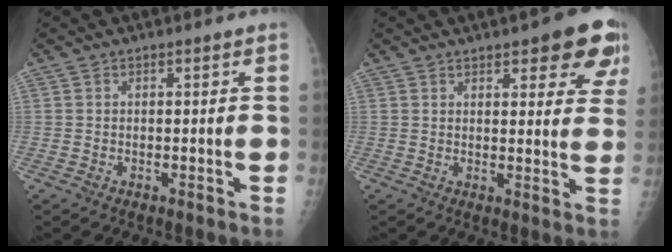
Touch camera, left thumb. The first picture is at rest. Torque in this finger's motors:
{"motor_torque": [-0.03, 0.43, 0.05, -0.14, 0.08]}